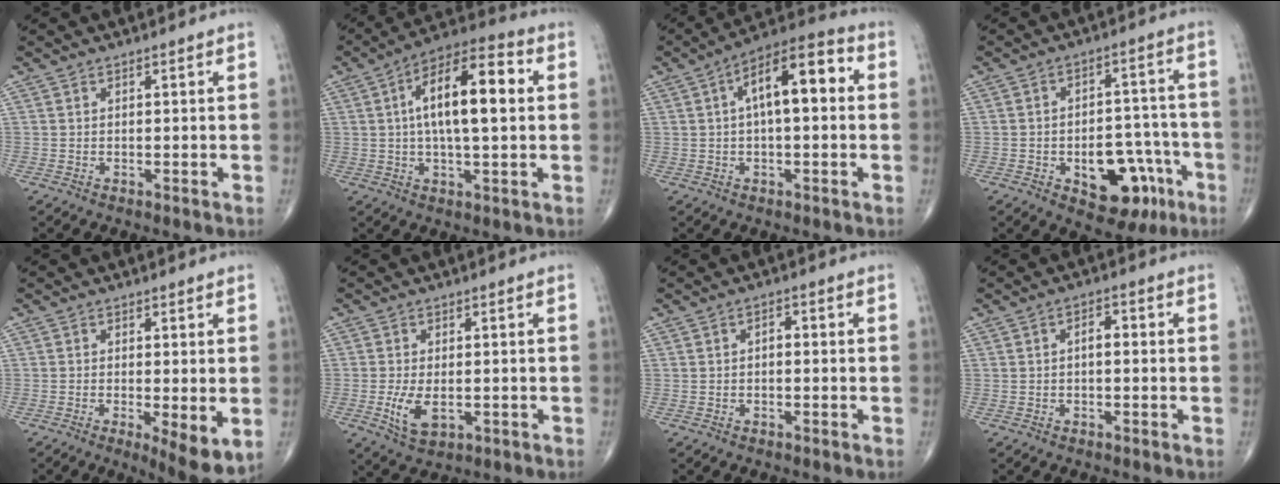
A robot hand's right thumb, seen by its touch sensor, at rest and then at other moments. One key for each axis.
{"total": 15.7, "fx": 2.2, "fy": 5.8, "fz": 14.4, "tx": -0.234, "ty": 0.026, "tz": 0.027}
{"total": 13.0, "fx": 2.1, "fy": 5.3, "fz": 11.7, "tx": -0.177, "ty": 0.036, "tz": 0.022}
{"total": 13.8, "fx": -5.8, "fy": 8.0, "fz": 9.6, "tx": -0.090, "ty": 0.046, "tz": -0.070}
{"total": 7.3, "fx": -1.6, "fy": 2.1, "fz": 6.8, "tx": -0.104, "ty": -0.022, "tz": -0.024}
{"total": 5.9, "fx": -1.2, "fy": 3.2, "fz": 4.8, "tx": -0.092, "ty": -0.010, "tz": -0.015}
{"total": 1.5, "fx": -0.2, "fy": 0.9, "fz": 1.2, "tx": -0.013, "ty": 0.006, "tz": -0.007}
{"total": 2.6, "fx": -0.1, "fy": 1.3, "fz": 2.2, "tx": -0.030, "ty": 0.011, "tz": -0.006}